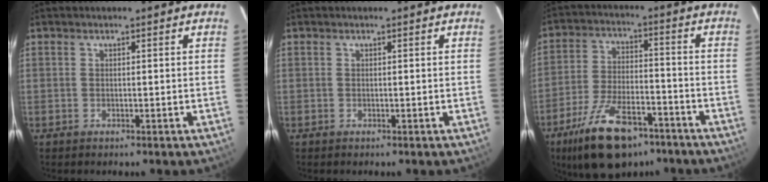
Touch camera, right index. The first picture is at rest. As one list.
[{"total": 0.0}, {"total": 16.9, "force": [-11.4, 7.5, 10.0], "torque": [-0.202, -0.014, -0.186]}]